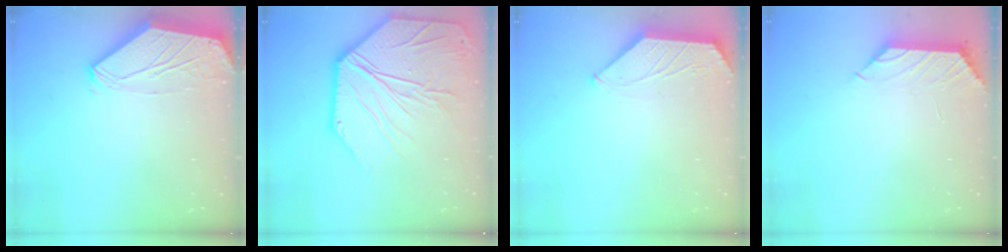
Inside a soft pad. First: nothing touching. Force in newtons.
{"total": 14.4, "press": 14.3, "slide": 1.6}
{"total": 1.6, "press": 1.5, "slide": 0.3}
{"total": 1.5, "press": 1.3, "slide": 0.6}